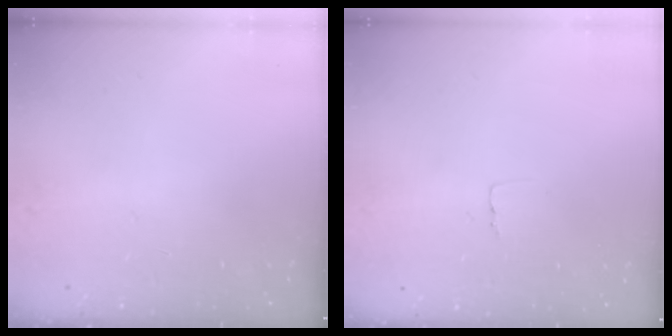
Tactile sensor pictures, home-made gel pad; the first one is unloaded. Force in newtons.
{"total": 2.6, "press": 2.6, "slide": 0.1}